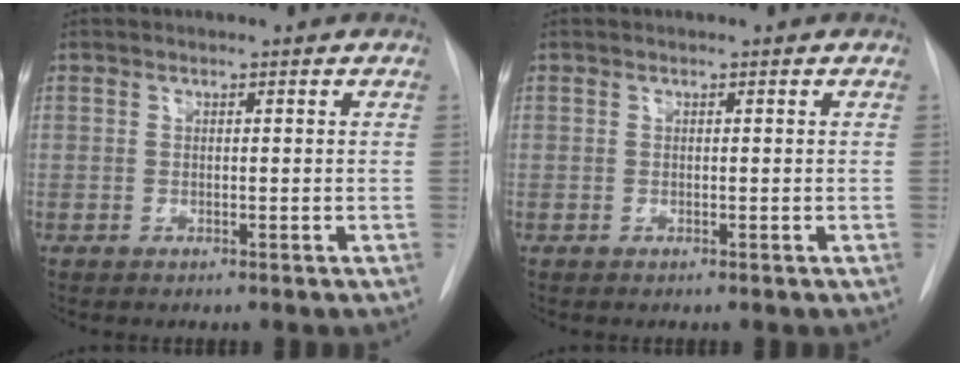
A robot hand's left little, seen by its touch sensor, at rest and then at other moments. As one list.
[{"total": 0.0}]